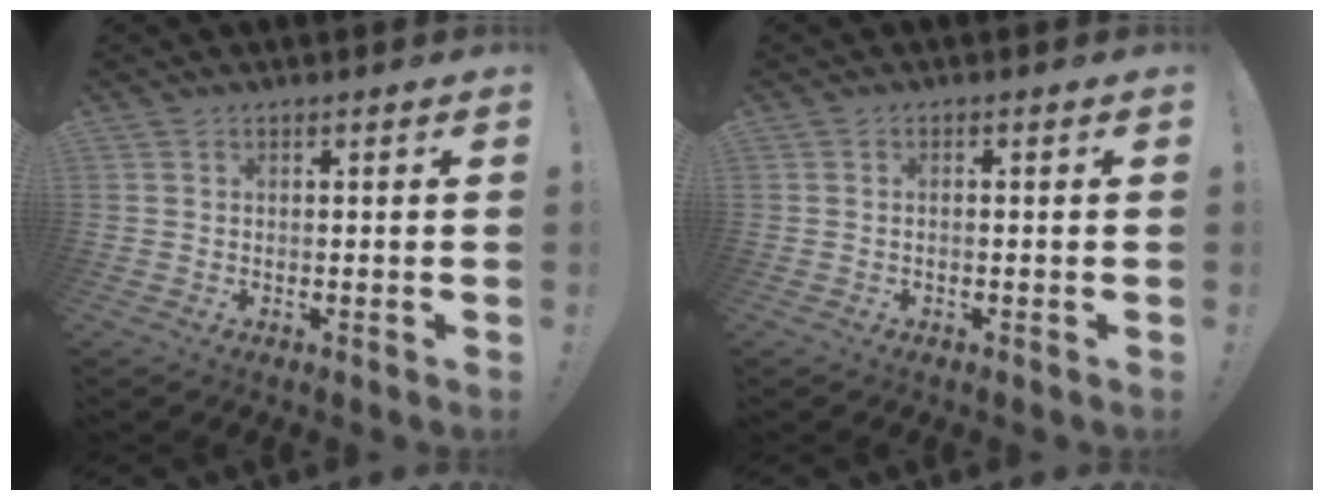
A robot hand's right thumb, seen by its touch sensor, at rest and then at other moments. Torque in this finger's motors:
{"motor_torque": [-0.06, -0.21, -0.05, 0.12, -0.01]}